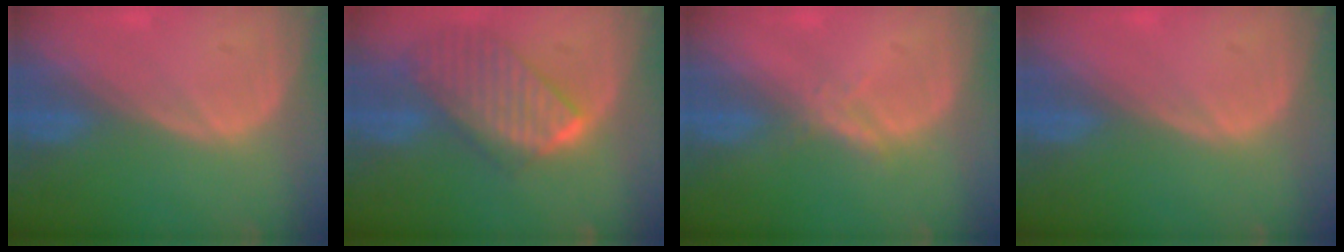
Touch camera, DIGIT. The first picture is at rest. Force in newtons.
{"total": 9.7, "press": 8.4, "slide": 4.9}
{"total": 1.7, "press": 1.7, "slide": 0.1}
{"total": 0.0}